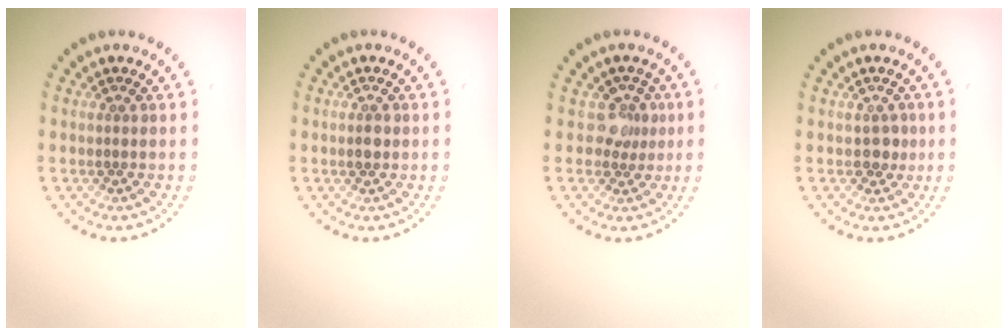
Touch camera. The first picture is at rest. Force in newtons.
{"total": 1.1, "press": 1.1, "slide": 0.2}
{"total": 2.1, "press": 1.5, "slide": 1.5}
{"total": 1.3, "press": 1.2, "slide": 0.5}